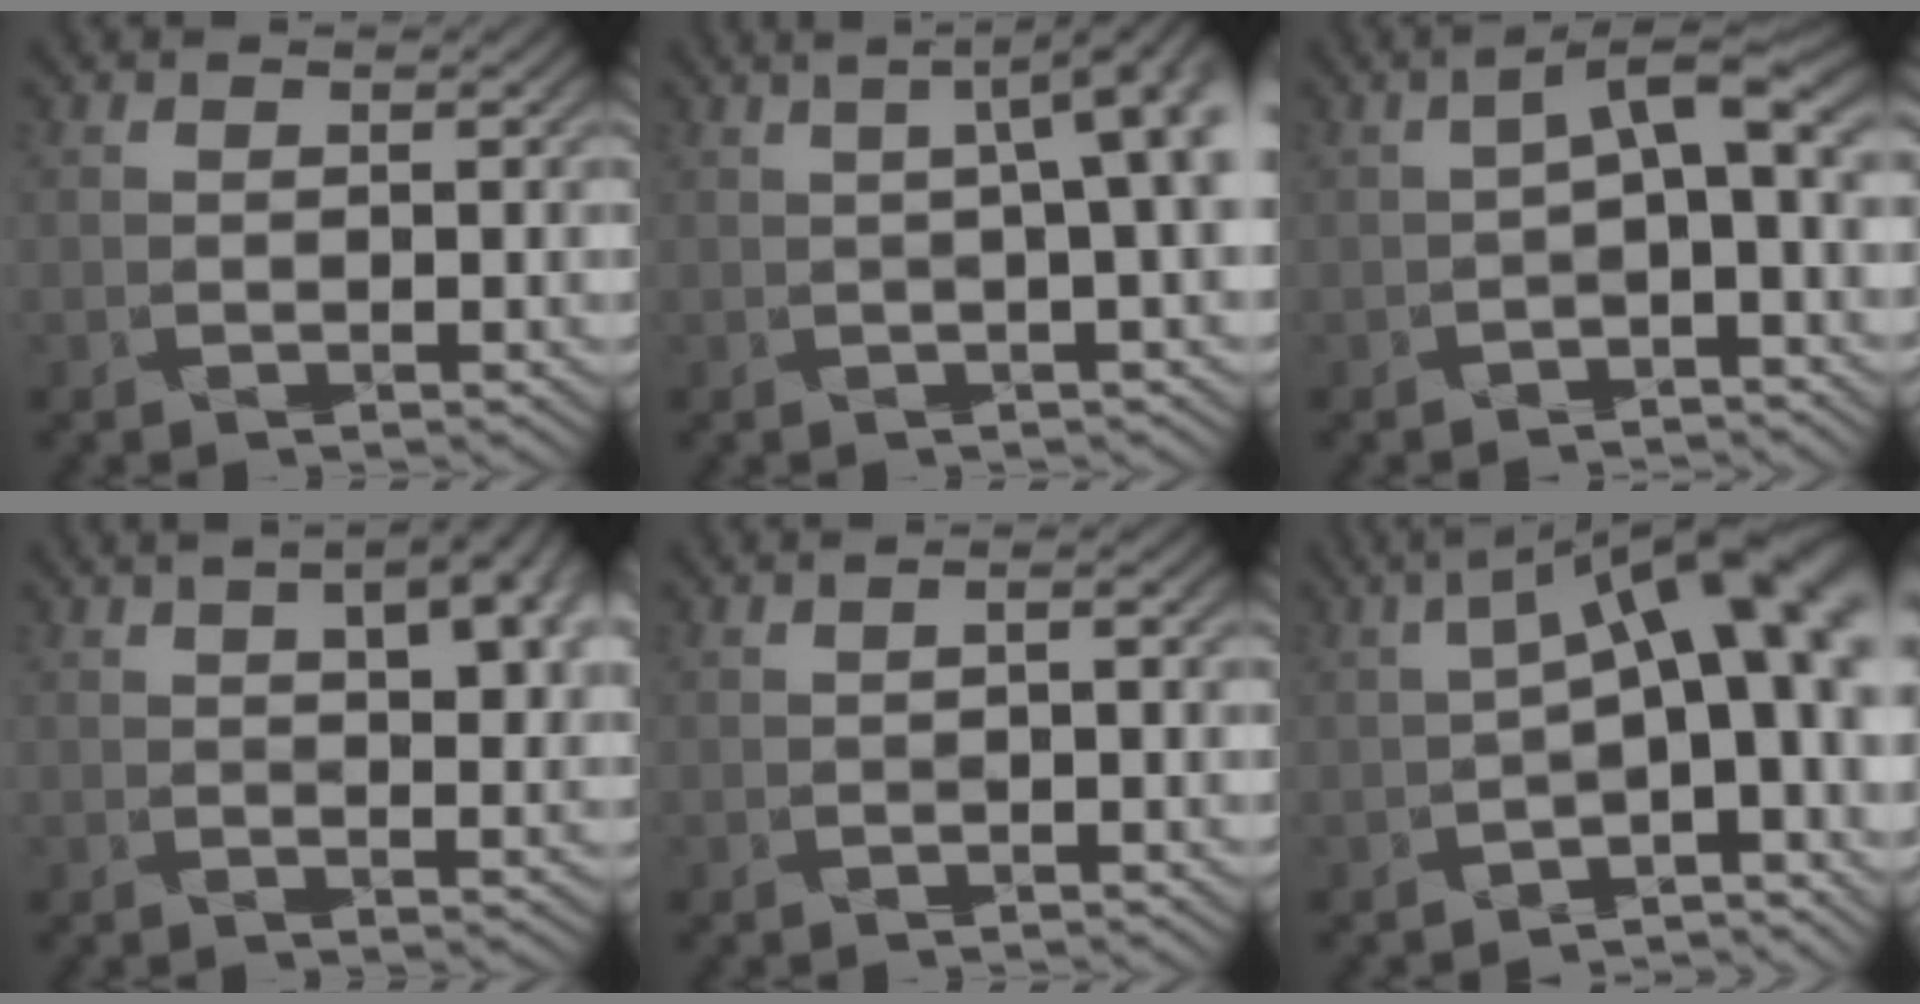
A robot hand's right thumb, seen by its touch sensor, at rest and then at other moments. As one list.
[{"total": 6.8, "force": [1.1, 1.2, 6.6], "torque": [-0.107, 0.010, 0.023]}, {"total": 4.5, "force": [-0.5, 1.3, 4.3], "torque": [-0.081, 0.009, -0.011]}, {"total": 9.2, "force": [3.7, 4.2, 7.3], "torque": [-0.102, 0.014, 0.062]}, {"total": 1.1, "force": [-0.4, 0.1, 1.0], "torque": [-0.030, 0.001, -0.004]}, {"total": 13.7, "force": [-0.6, 5.6, 12.4], "torque": [-0.178, -0.003, 0.005]}]